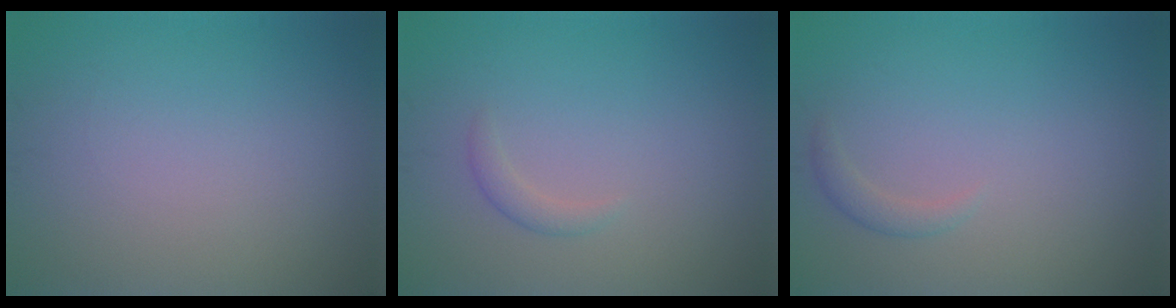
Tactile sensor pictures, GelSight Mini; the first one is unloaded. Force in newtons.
{"total": 1.1, "press": 1.1, "slide": 0.1}
{"total": 1.1, "press": 1.1, "slide": 0.1}